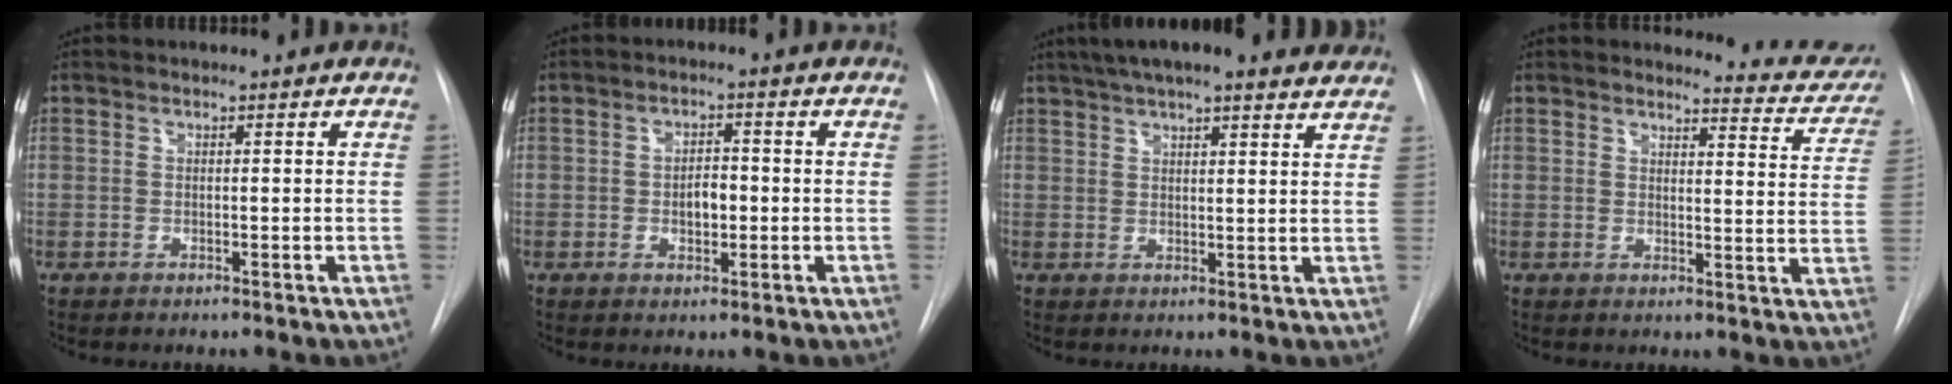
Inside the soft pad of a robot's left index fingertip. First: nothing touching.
{"total": 3.3, "force": [-0.6, 1.8, 2.7], "torque": [-0.041, 0.003, -0.006]}
{"total": 18.3, "force": [15.6, 3.5, 8.9], "torque": [-0.140, 0.043, 0.199]}
{"total": 9.8, "force": [9.7, 1.4, 0.8], "torque": [0.013, -0.064, 0.083]}